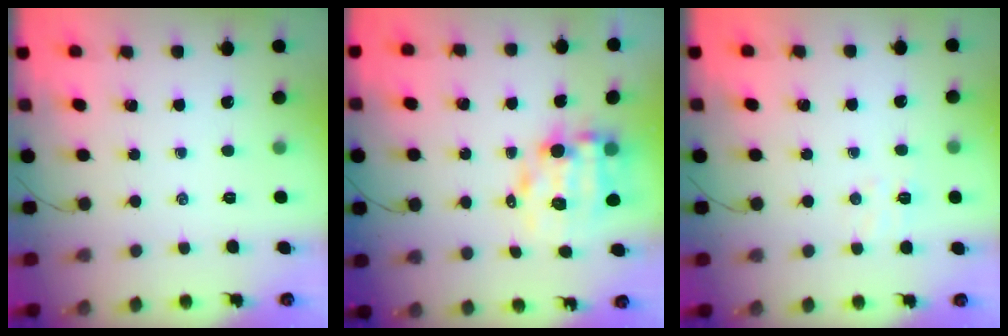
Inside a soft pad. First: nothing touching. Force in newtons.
{"total": 8.1, "press": 7.8, "slide": 2.3}
{"total": 4.7, "press": 4.5, "slide": 1.1}